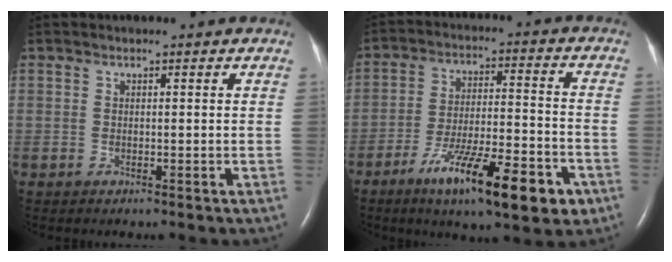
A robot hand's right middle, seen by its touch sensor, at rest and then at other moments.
{"total": 16.0, "force": [-8.9, 2.9, 13.0], "torque": [-0.191, -0.009, -0.137]}